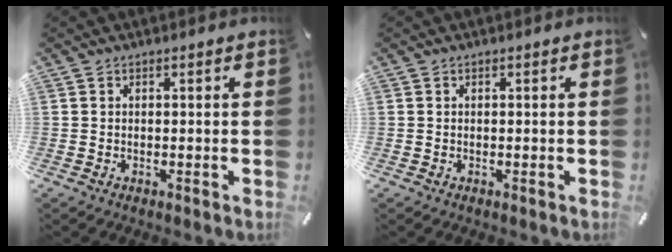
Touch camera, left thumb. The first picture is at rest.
{"total": 0.0}